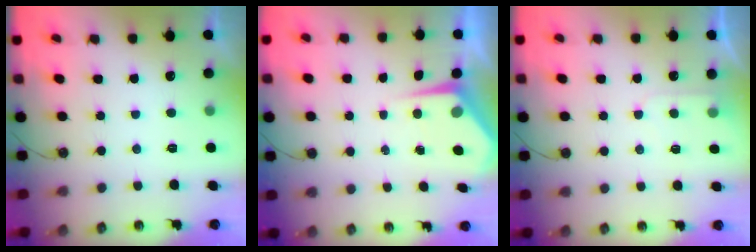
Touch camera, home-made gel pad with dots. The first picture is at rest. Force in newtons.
{"total": 4.8, "press": 4.8, "slide": 0.5}
{"total": 5.3, "press": 5.2, "slide": 0.7}